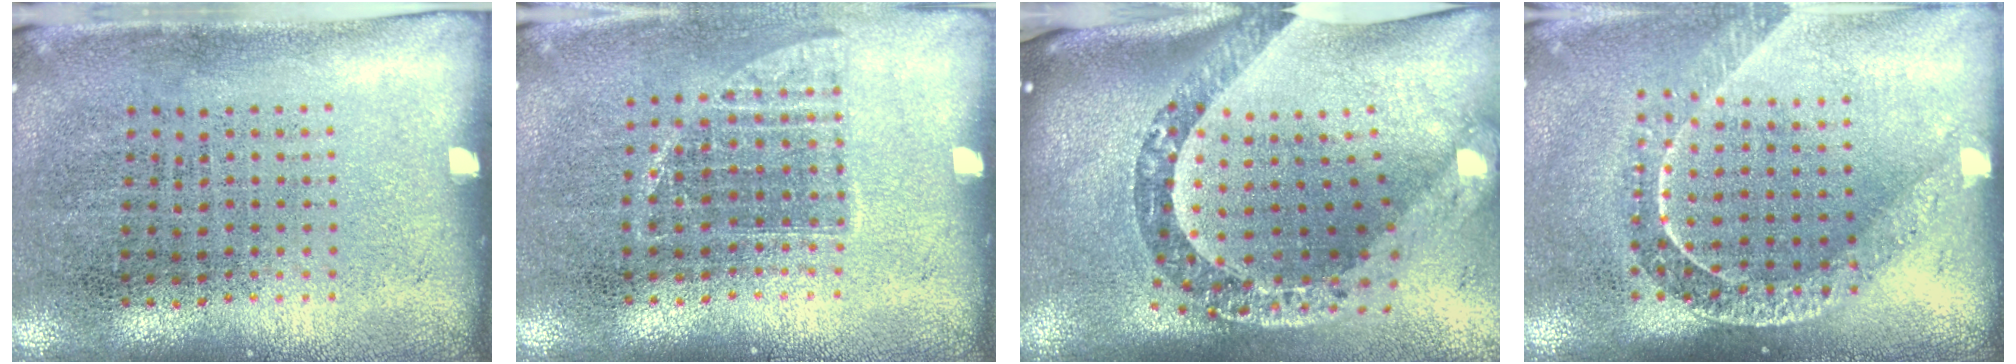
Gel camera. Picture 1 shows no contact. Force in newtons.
{"total": 0.9, "press": 0.8, "slide": 0.3}
{"total": 3.9, "press": 2.6, "slide": 2.8}
{"total": 1.8, "press": 1.5, "slide": 1.0}